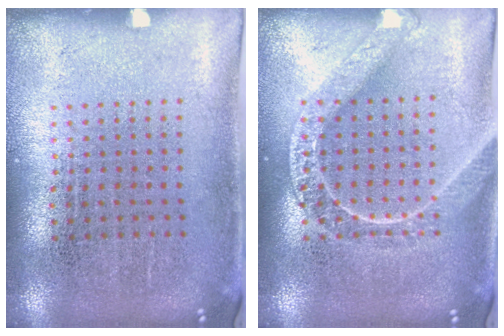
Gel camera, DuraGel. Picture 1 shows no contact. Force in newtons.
{"total": 2.7, "press": 2.6, "slide": 0.4}